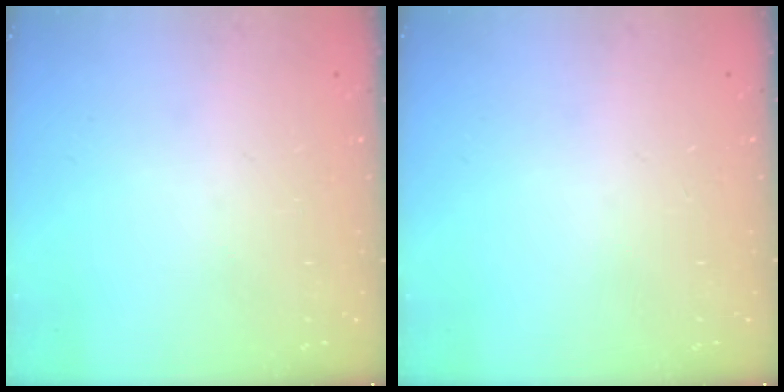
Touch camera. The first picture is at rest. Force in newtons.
{"total": 0.0}